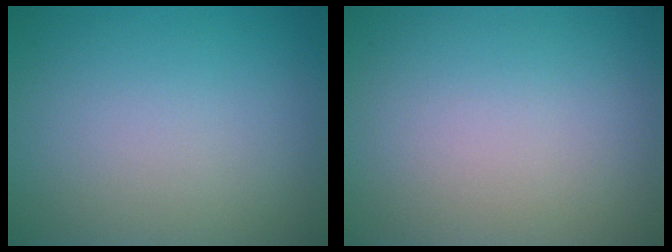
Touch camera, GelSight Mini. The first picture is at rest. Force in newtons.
{"total": 0.0}